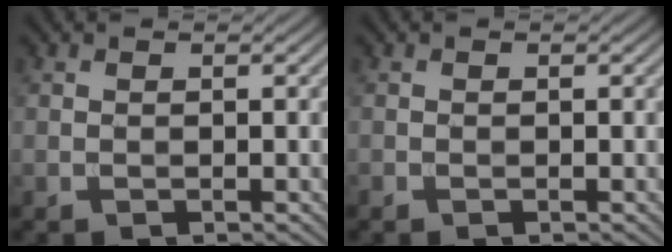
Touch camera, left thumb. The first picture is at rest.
{"total": 0.0}